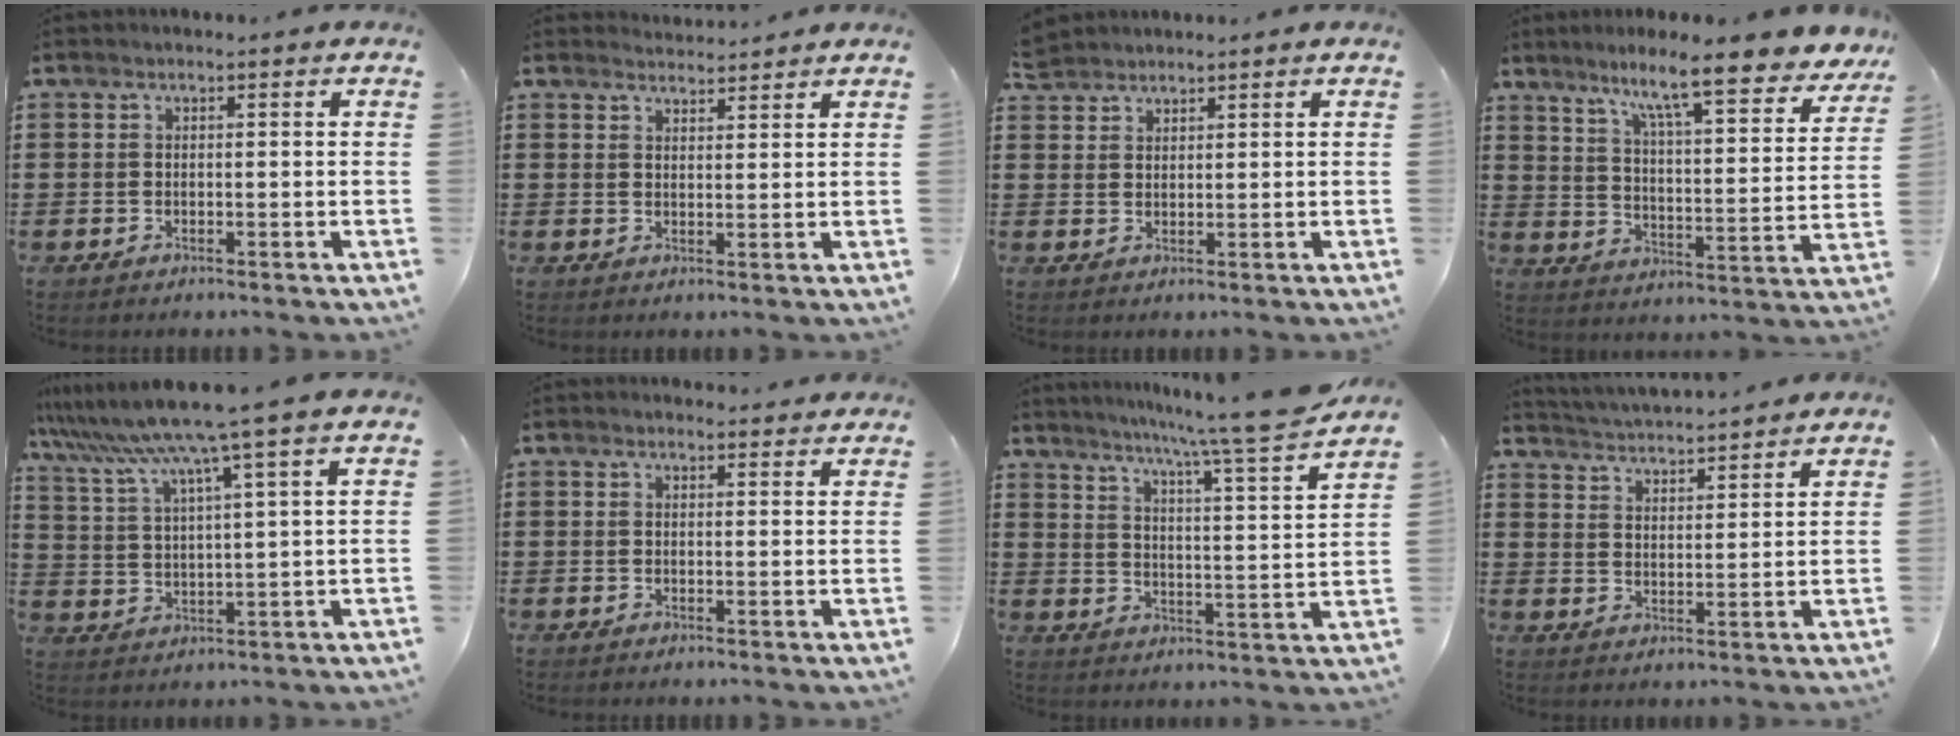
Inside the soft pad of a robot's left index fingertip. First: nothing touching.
{"total": 2.4, "force": [2.4, 0.1, -0.2], "torque": [-0.004, -0.006, 0.047]}
{"total": 2.5, "force": [2.4, 0.7, 0.0], "torque": [-0.008, 0.000, 0.048]}
{"total": 9.8, "force": [8.0, 0.1, 5.5], "torque": [-0.119, -0.054, 0.129]}
{"total": 8.3, "force": [6.7, -1.4, 4.7], "torque": [-0.117, -0.039, 0.108]}
{"total": 1.4, "force": [1.4, 0.5, 0.1], "torque": [0.003, -0.001, 0.025]}
{"total": 7.9, "force": [6.9, -1.6, 3.5], "torque": [-0.078, -0.061, 0.107]}
{"total": 3.3, "force": [3.3, -0.4, 0.0], "torque": [-0.017, -0.024, 0.055]}